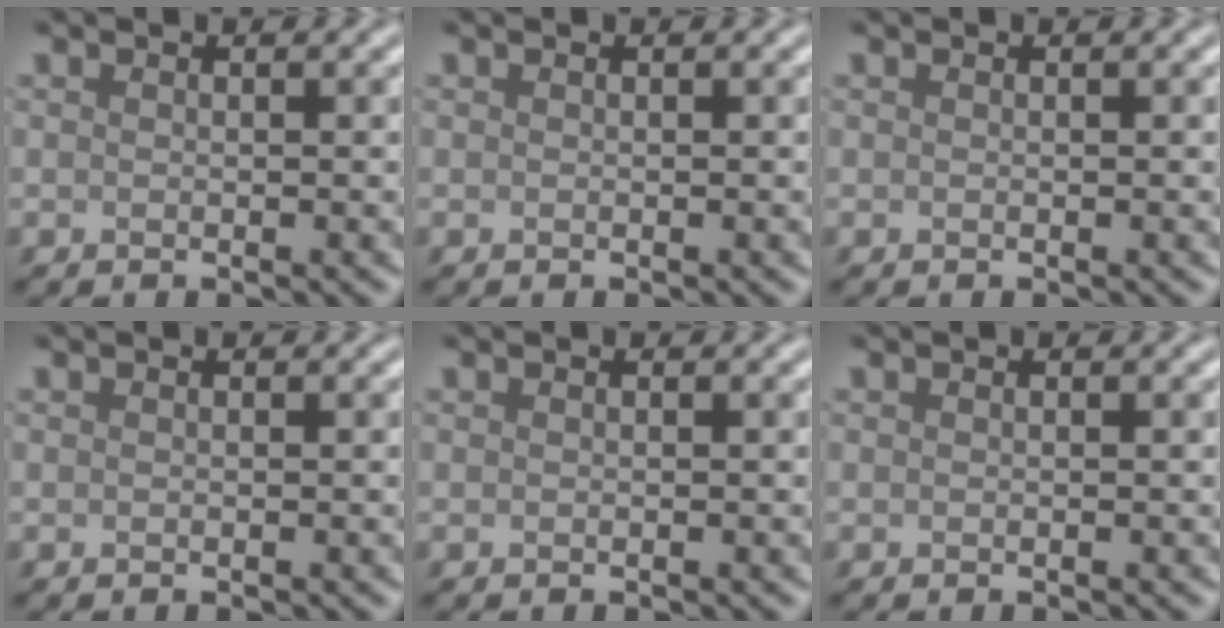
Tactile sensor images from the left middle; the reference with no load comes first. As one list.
[{"total": 0.0}, {"total": 0.0}, {"total": 0.0}, {"total": 0.0}, {"total": 0.0}]